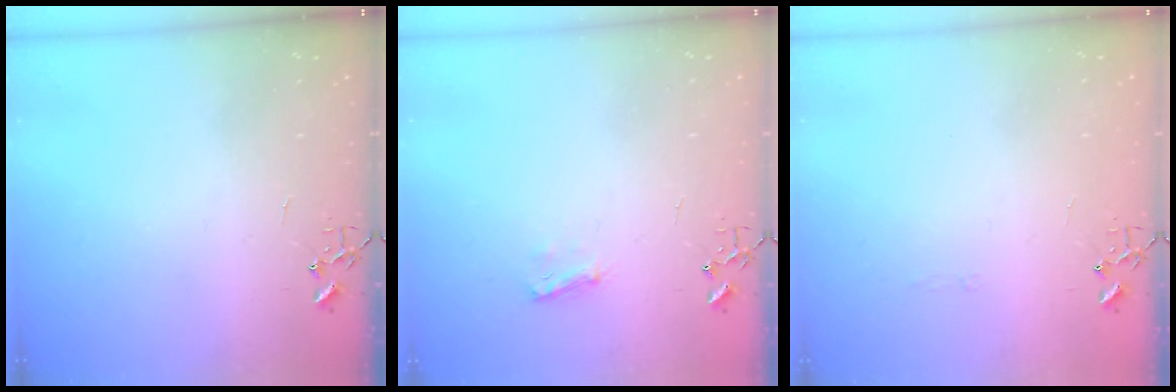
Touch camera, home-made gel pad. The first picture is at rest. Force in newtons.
{"total": 6.6, "press": 6.6, "slide": 0.8}
{"total": 2.6, "press": 2.6, "slide": 0.5}